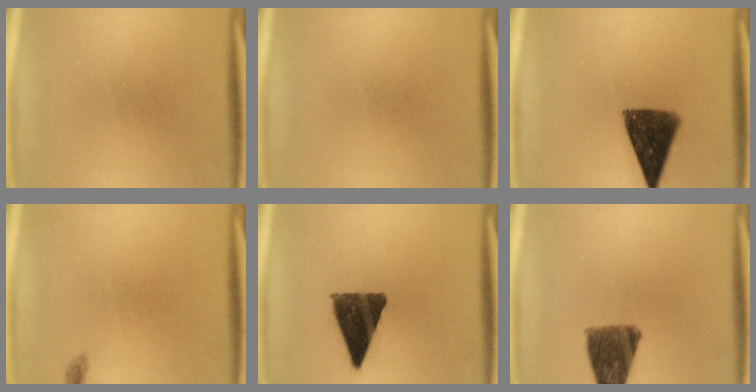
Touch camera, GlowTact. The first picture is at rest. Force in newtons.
{"total": 0.0}
{"total": 11.3}
{"total": 0.7}
{"total": 11.9}
{"total": 9.8}